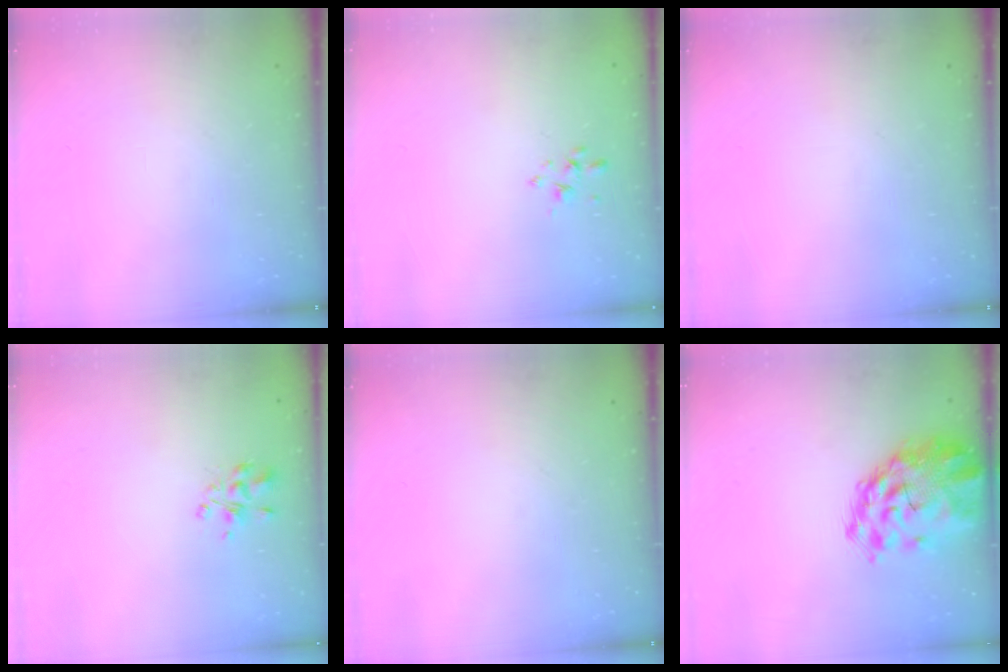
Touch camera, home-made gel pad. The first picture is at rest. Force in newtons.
{"total": 2.6, "press": 2.5, "slide": 0.8}
{"total": 0.0}
{"total": 3.2, "press": 3.2, "slide": 0.4}
{"total": 0.0}
{"total": 3.9, "press": 3.7, "slide": 1.3}